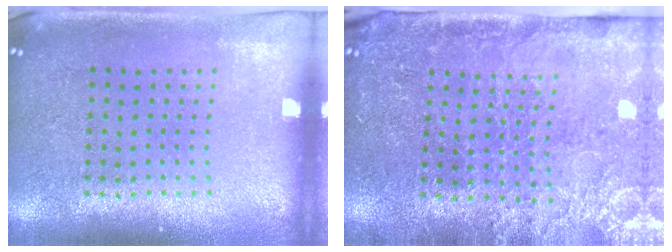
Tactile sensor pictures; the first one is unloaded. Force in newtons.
{"total": 3.4, "press": 3.4, "slide": 0.6}